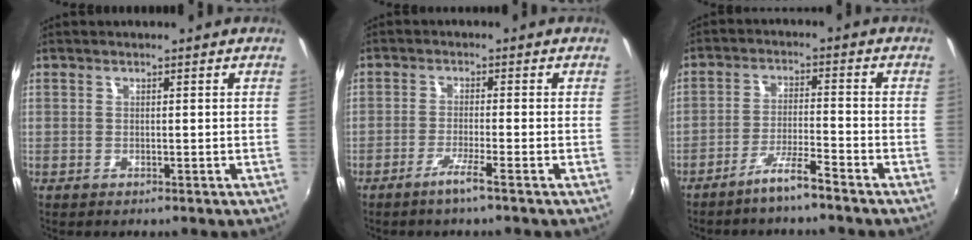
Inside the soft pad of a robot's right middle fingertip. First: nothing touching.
{"total": 3.4, "force": [-2.3, -0.7, 2.3], "torque": [-0.056, -0.005, -0.046]}
{"total": 5.0, "force": [-4.1, -0.4, 2.8], "torque": [-0.070, 0.004, -0.075]}